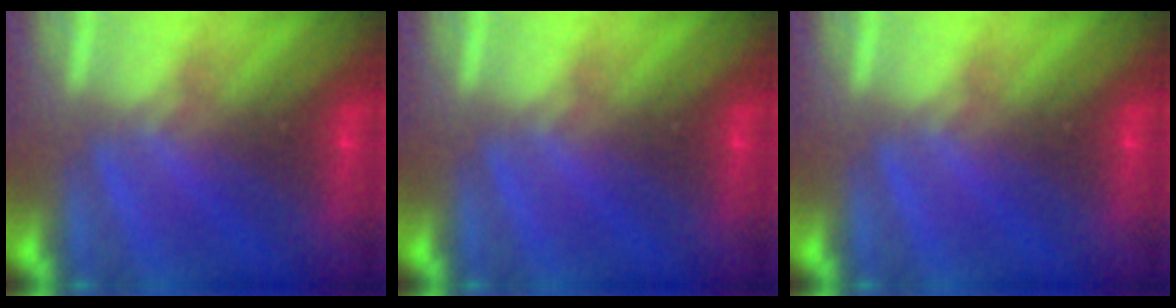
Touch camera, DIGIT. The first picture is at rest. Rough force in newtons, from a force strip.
{"total": 0.0}
{"total": 0.0}